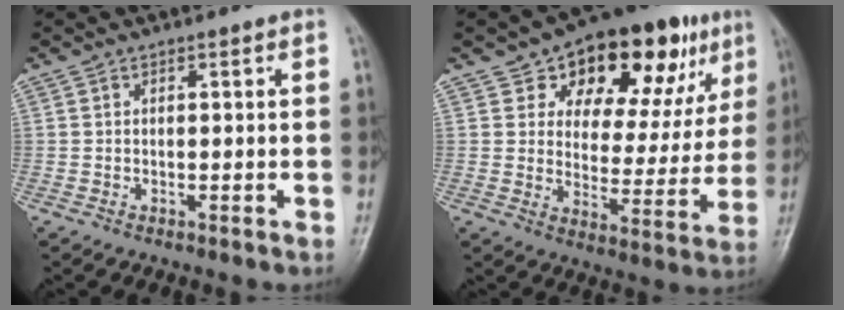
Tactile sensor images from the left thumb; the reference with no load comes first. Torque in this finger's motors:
{"motor_torque": [-0.07, 0.33, 0.10, -0.34, 0.14]}